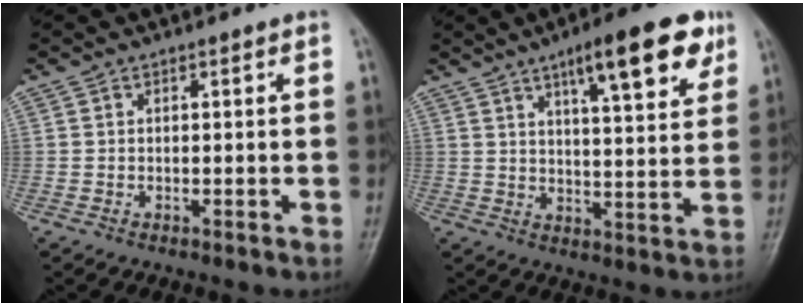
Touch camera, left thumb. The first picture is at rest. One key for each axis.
{"total": 14.4, "fx": 7.9, "fy": 3.9, "fz": 11.3, "tx": -0.138, "ty": -0.027, "tz": 0.112}